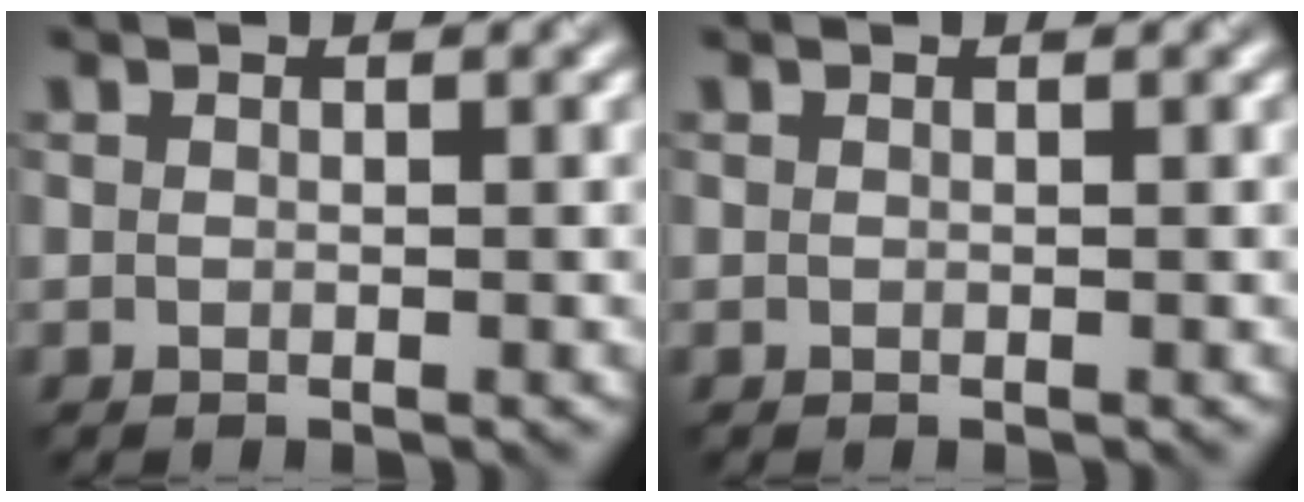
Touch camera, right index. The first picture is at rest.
{"total": 0.0}